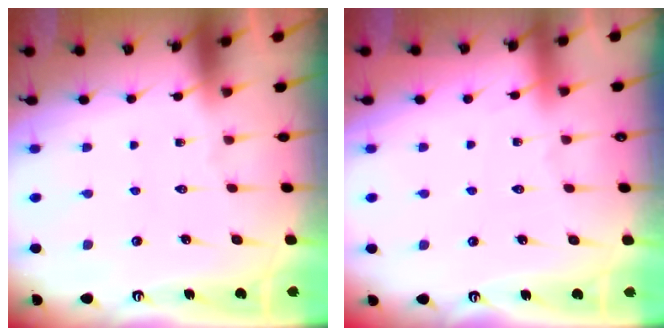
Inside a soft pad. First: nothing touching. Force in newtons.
{"total": 2.1, "press": 2.1, "slide": 0.3}